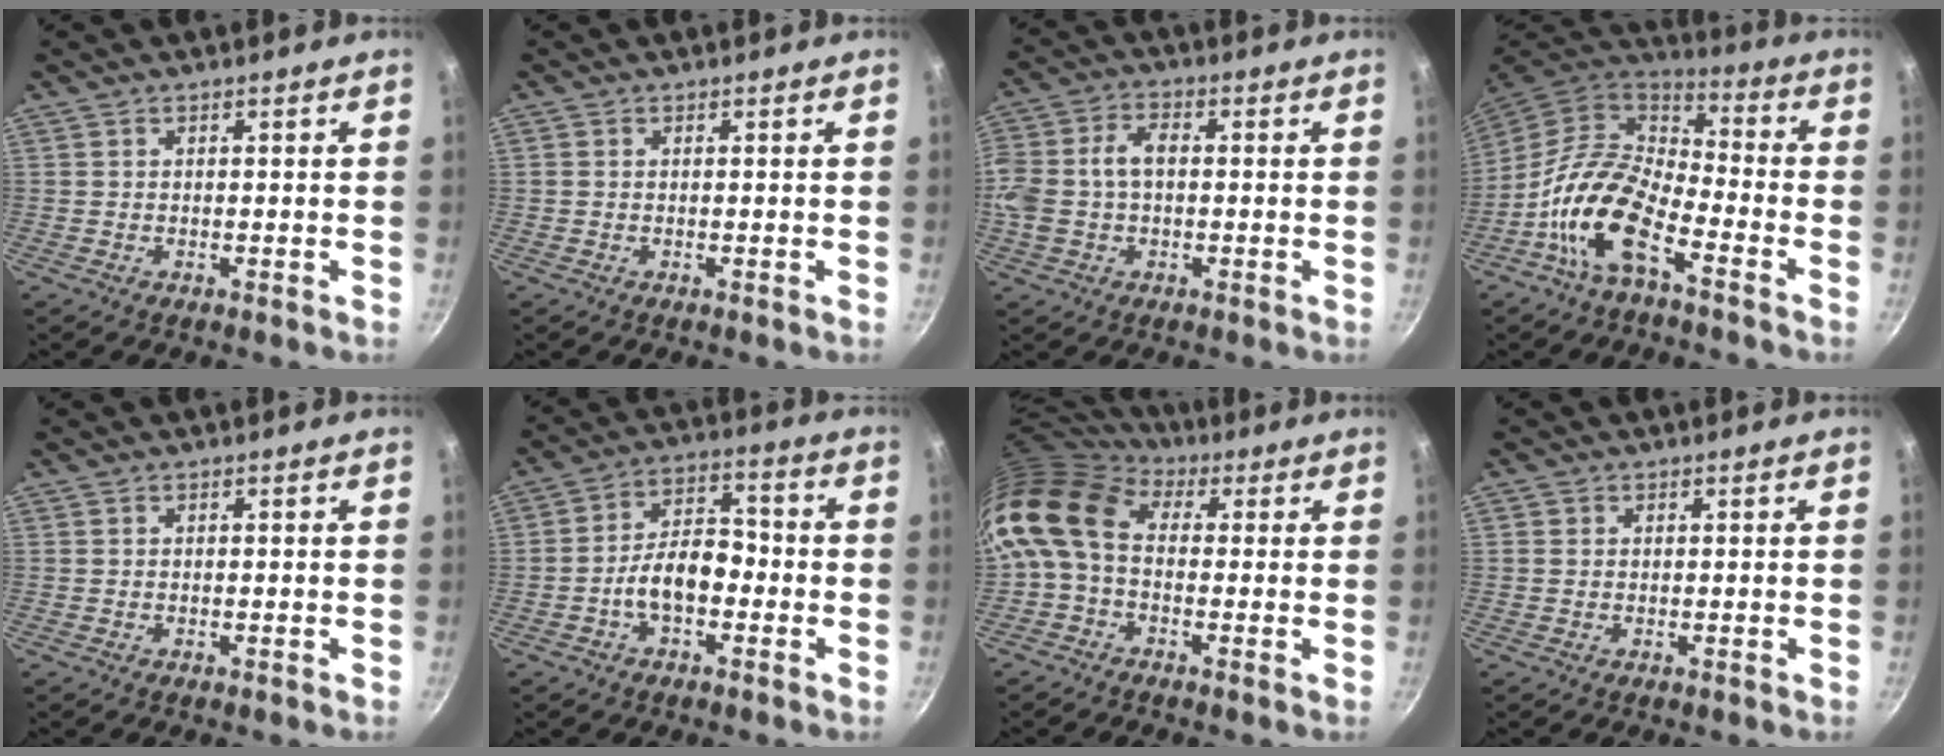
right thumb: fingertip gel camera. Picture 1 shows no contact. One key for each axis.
{"total": 0.0}
{"total": 10.1, "fx": -0.2, "fy": 6.7, "fz": 7.6, "tx": -0.155, "ty": 0.027, "tz": -0.014}
{"total": 15.4, "fx": -7.1, "fy": 7.0, "fz": 11.8, "tx": -0.218, "ty": 0.055, "tz": -0.153}
{"total": 0.0}
{"total": 9.4, "fx": -2.7, "fy": 5.5, "fz": 7.1, "tx": -0.092, "ty": 0.045, "tz": -0.055}
{"total": 12.5, "fx": 0.8, "fy": 8.7, "fz": 9.0, "tx": -0.173, "ty": 0.024, "tz": -0.007}
{"total": 0.8, "fx": 0.2, "fy": 0.7, "fz": 0.2, "tx": -0.004, "ty": 0.002, "tz": 0.000}